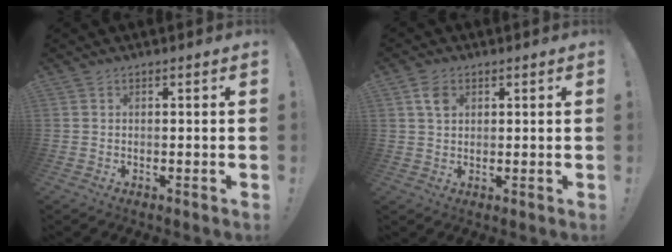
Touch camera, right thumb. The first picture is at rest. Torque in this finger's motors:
{"motor_torque": [0.11, 0.26, 0.08, 0.24, 0.00]}